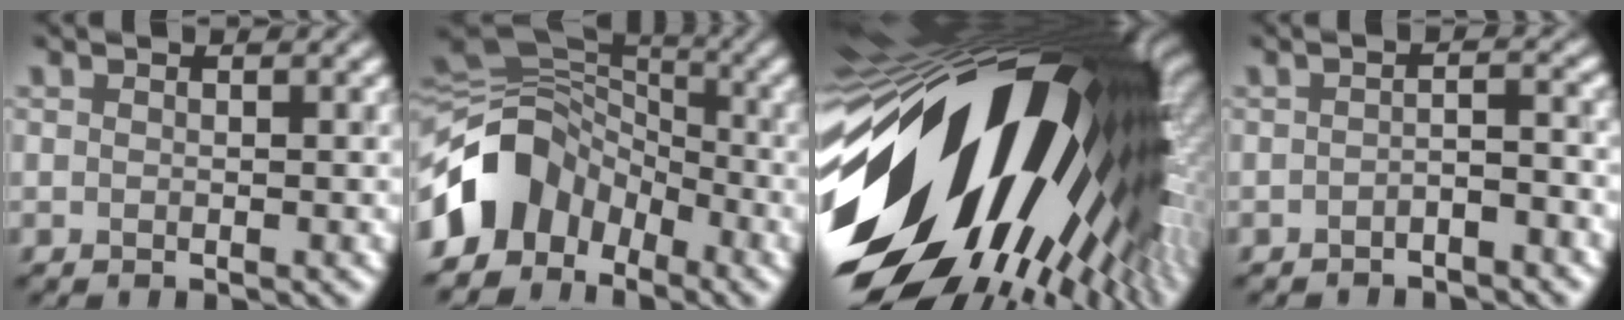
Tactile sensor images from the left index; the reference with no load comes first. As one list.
[{"total": 9.8, "force": [-4.6, 6.9, 5.2], "torque": [-0.089, 0.007, -0.104]}, {"total": 21.3, "force": [-1.9, 11.0, 18.1], "torque": [-0.314, -0.060, -0.040]}, {"total": 1.8, "force": [-1.3, 0.4, 1.2], "torque": [-0.019, 0.005, -0.026]}]